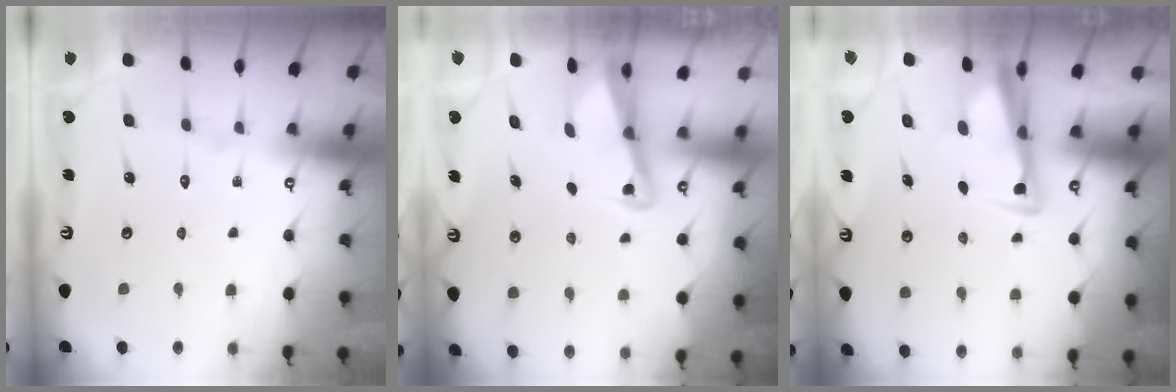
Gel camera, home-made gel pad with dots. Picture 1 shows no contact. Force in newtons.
{"total": 2.5, "press": 2.4, "slide": 0.6}
{"total": 3.6, "press": 3.5, "slide": 0.9}